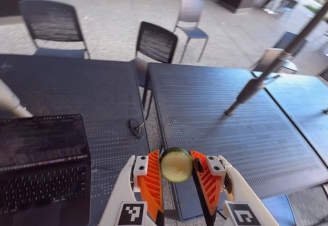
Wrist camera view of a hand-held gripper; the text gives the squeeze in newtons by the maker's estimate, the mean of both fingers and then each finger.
{"total": 8.1, "left": 7.8, "right": 8.4}